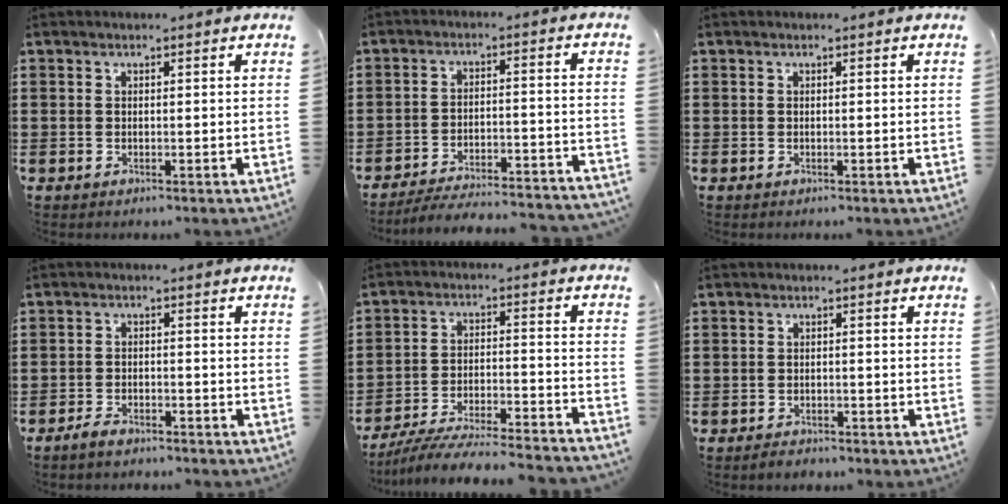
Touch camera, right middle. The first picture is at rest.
{"total": 5.1, "force": [-4.9, 0.0, 1.4], "torque": [-0.024, -0.005, -0.097]}
{"total": 0.0}
{"total": 2.3, "force": [-2.2, 0.5, 0.7], "torque": [-0.023, 0.002, -0.046]}
{"total": 7.3, "force": [-6.9, 0.1, 2.4], "torque": [-0.042, -0.001, -0.135]}
{"total": 1.4, "force": [-1.3, 0.5, 0.1], "torque": [-0.005, 0.003, -0.029]}